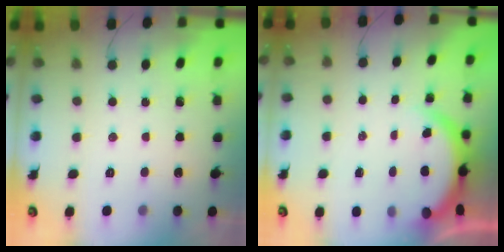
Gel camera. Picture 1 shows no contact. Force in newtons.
{"total": 3.8, "press": 3.8, "slide": 0.1}